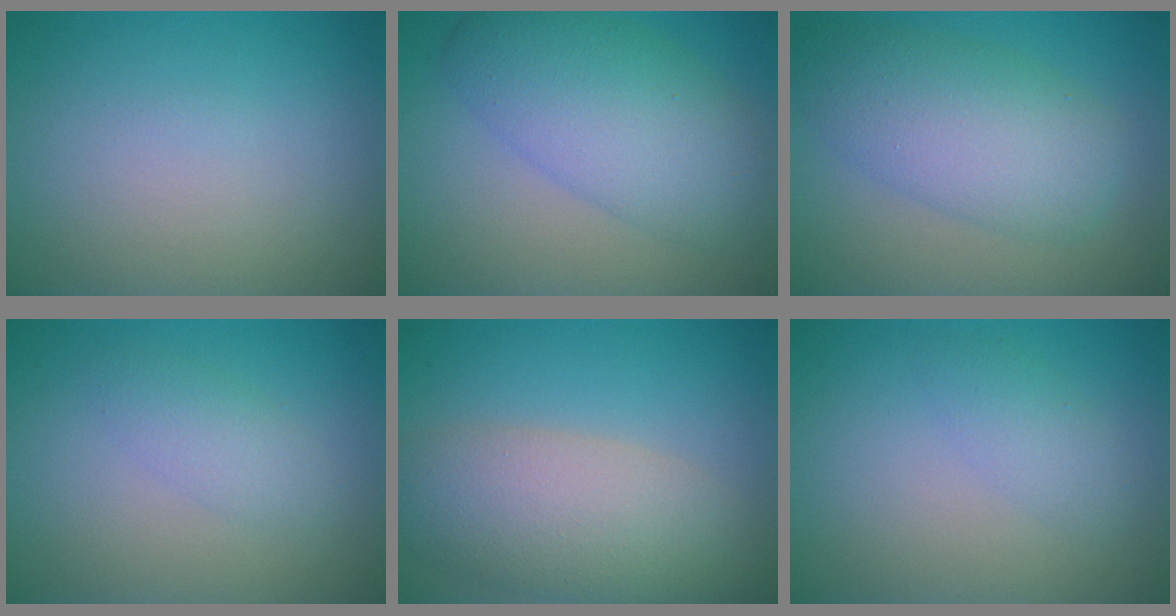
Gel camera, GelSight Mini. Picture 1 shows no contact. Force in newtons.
{"total": 7.5, "press": 7.5, "slide": 0.2}
{"total": 6.8, "press": 6.8, "slide": 0.1}
{"total": 2.1, "press": 2.1, "slide": 0.1}
{"total": 6.9, "press": 6.9, "slide": 0.3}
{"total": 1.9, "press": 1.9, "slide": 0.0}